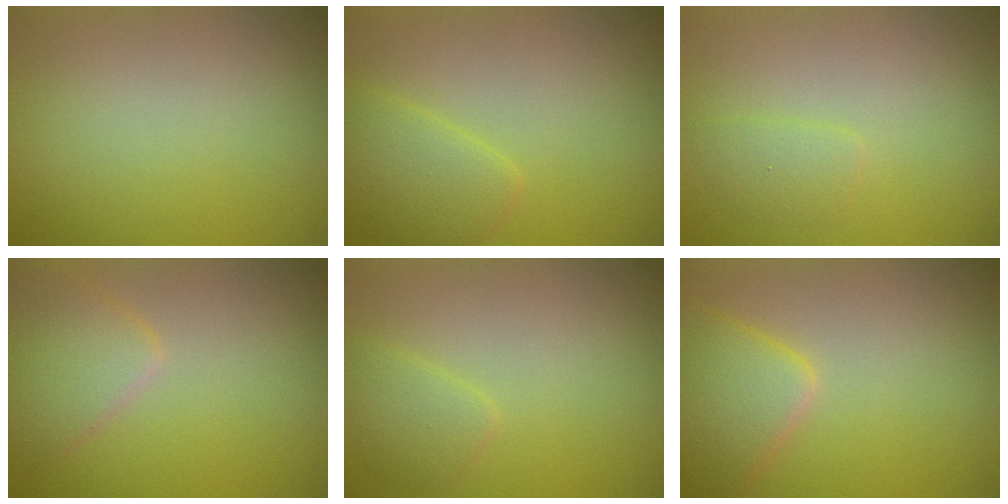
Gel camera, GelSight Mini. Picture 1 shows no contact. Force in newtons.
{"total": 2.8, "press": 2.8, "slide": 0.2}
{"total": 1.3, "press": 1.3, "slide": 0.1}
{"total": 3.4, "press": 3.4, "slide": 0.1}
{"total": 1.8, "press": 1.8, "slide": 0.1}
{"total": 4.9, "press": 4.9, "slide": 0.3}